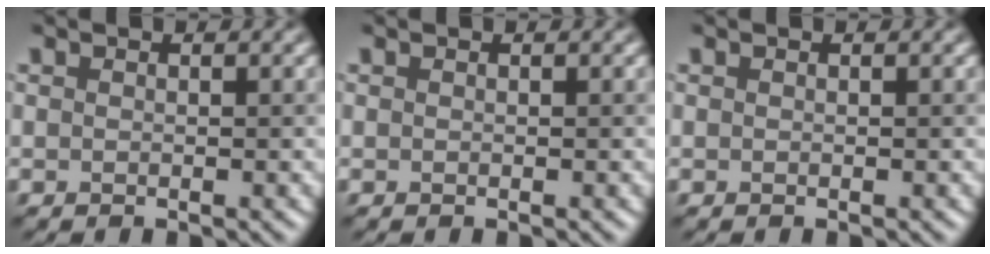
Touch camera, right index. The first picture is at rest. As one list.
[{"total": 0.0}, {"total": 0.0}]